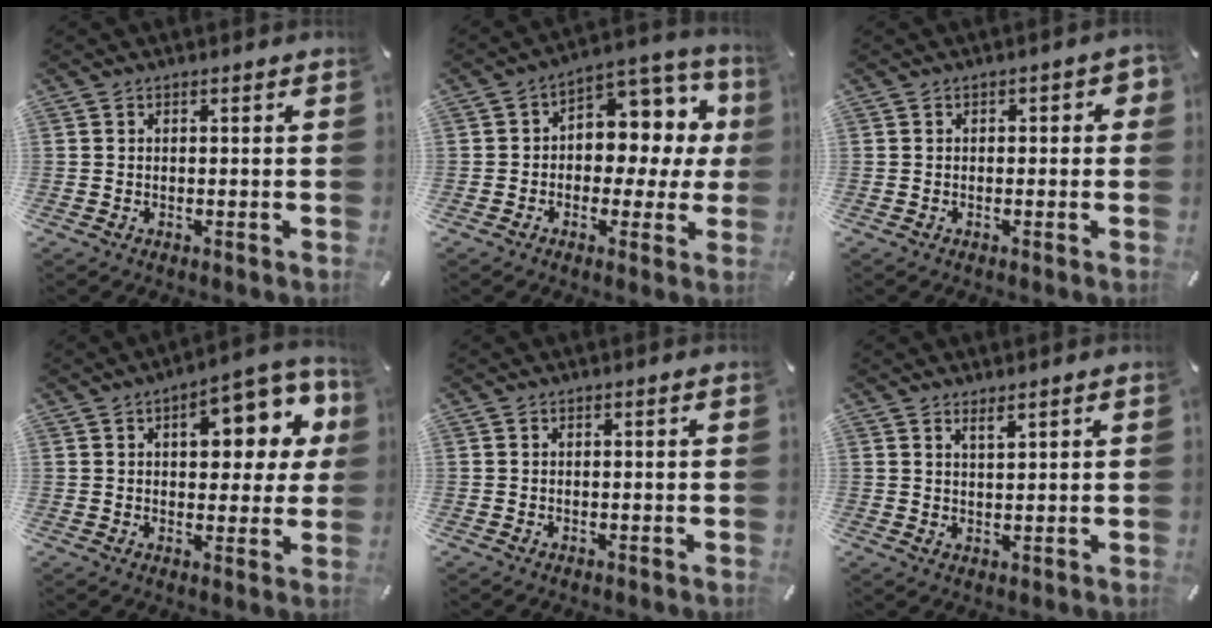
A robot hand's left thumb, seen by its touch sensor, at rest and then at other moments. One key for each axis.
{"total": 9.1, "fx": 1.4, "fy": 7.1, "fz": 5.6, "tx": -0.069, "ty": -0.021, "tz": 0.026}
{"total": 1.7, "fx": -0.5, "fy": 1.1, "fz": 1.2, "tx": -0.013, "ty": 0.002, "tz": -0.011}
{"total": 15.0, "fx": 4.9, "fy": 7.6, "fz": 12.0, "tx": -0.140, "ty": -0.019, "tz": 0.076}
{"total": 0.0}
{"total": 2.5, "fx": 2.1, "fy": 0.5, "fz": 1.3, "tx": -0.027, "ty": -0.009, "tz": 0.039}